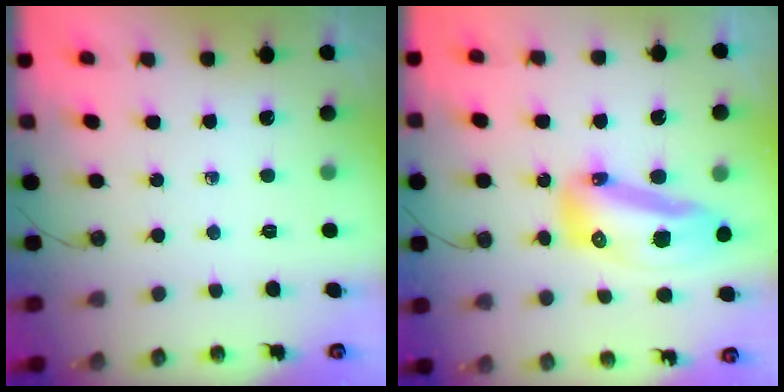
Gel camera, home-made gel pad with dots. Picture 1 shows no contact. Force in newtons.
{"total": 15.0, "press": 14.8, "slide": 1.8}